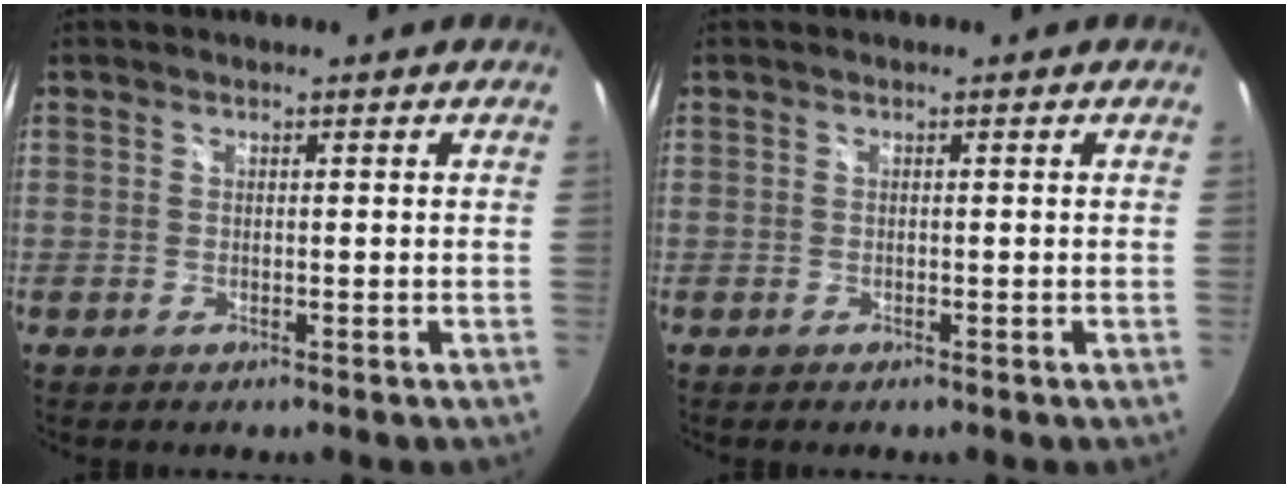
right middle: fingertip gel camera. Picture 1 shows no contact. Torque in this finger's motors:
{"motor_torque": [0.06, -0.23, 0.04, 0.01]}